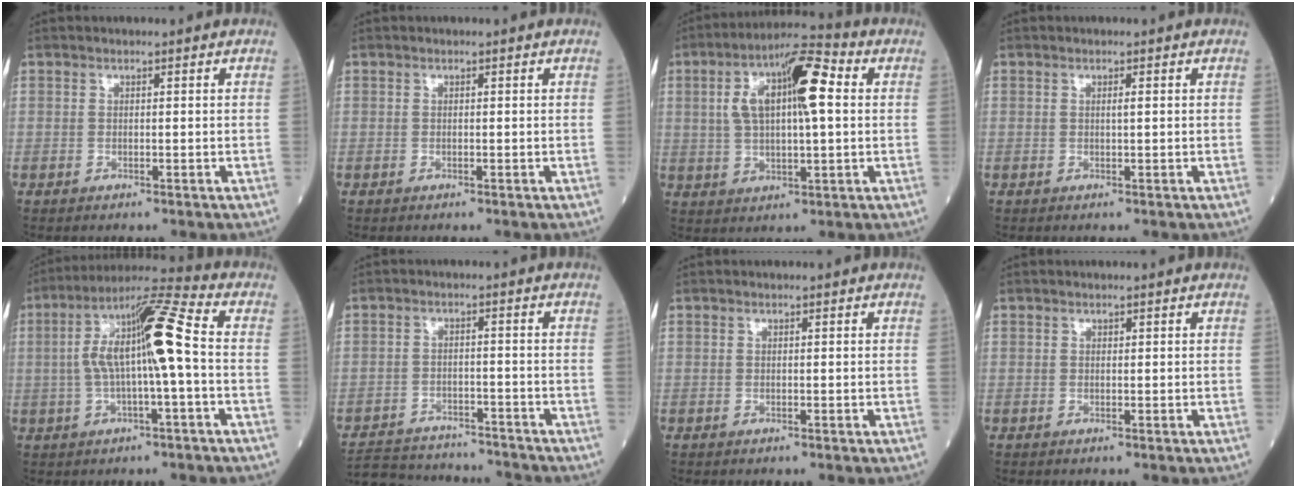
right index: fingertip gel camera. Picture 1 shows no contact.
{"total": 0.0}
{"total": 12.7, "force": [2.7, 3.2, 11.9], "torque": [-0.222, 0.032, 0.042]}
{"total": 0.5, "force": [0.3, 0.0, 0.4], "torque": [-0.010, 0.001, 0.007]}
{"total": 12.1, "force": [0.0, 0.8, 12.1], "torque": [-0.226, 0.030, -0.006]}
{"total": 13.1, "force": [-12.4, 2.9, 2.9], "torque": [-0.056, 0.011, -0.179]}
{"total": 0.0}
{"total": 0.0}